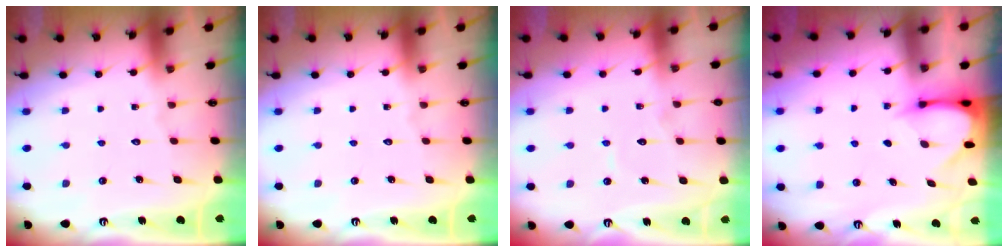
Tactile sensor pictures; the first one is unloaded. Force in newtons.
{"total": 0.0}
{"total": 4.3, "press": 4.3, "slide": 0.4}
{"total": 3.6, "press": 3.6, "slide": 0.3}